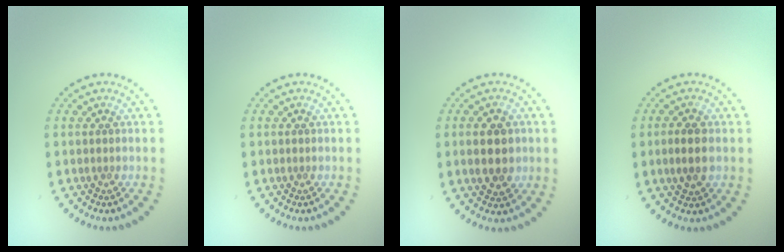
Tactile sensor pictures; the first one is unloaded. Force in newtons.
{"total": 0.0}
{"total": 4.0, "press": 4.0, "slide": 0.2}
{"total": 2.6, "press": 2.6, "slide": 0.2}